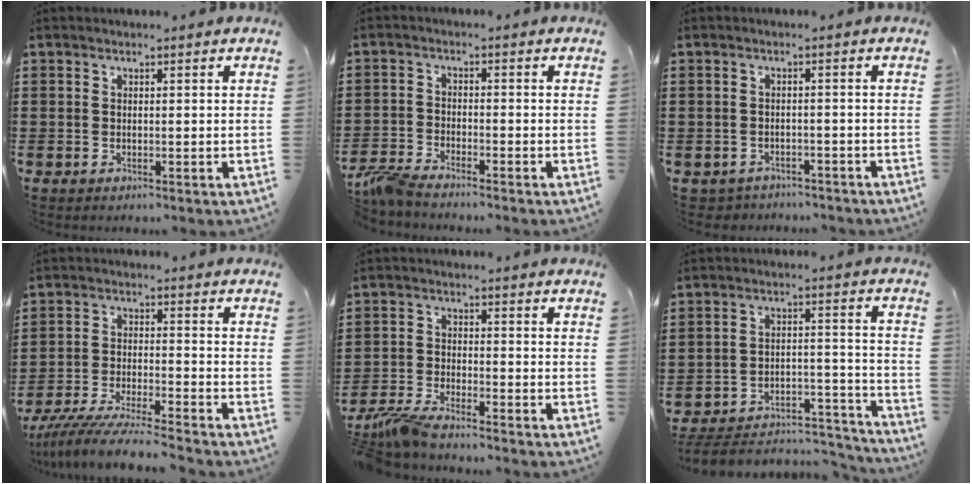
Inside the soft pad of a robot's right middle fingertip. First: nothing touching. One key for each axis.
{"total": 3.7, "fx": -3.4, "fy": 0.3, "fz": 1.5, "tx": -0.055, "ty": -0.009, "tz": -0.074}
{"total": 2.0, "fx": -1.9, "fy": 0.5, "fz": -0.3, "tx": -0.003, "ty": 0.000, "tz": -0.044}
{"total": 7.3, "fx": -6.9, "fy": -0.3, "fz": 2.3, "tx": -0.047, "ty": -0.008, "tz": -0.134}
{"total": 4.8, "fx": -4.5, "fy": 0.2, "fz": 1.8, "tx": -0.059, "ty": -0.015, "tz": -0.091}
{"total": 4.9, "fx": -4.4, "fy": 1.0, "fz": 1.7, "tx": -0.028, "ty": -0.002, "tz": -0.090}